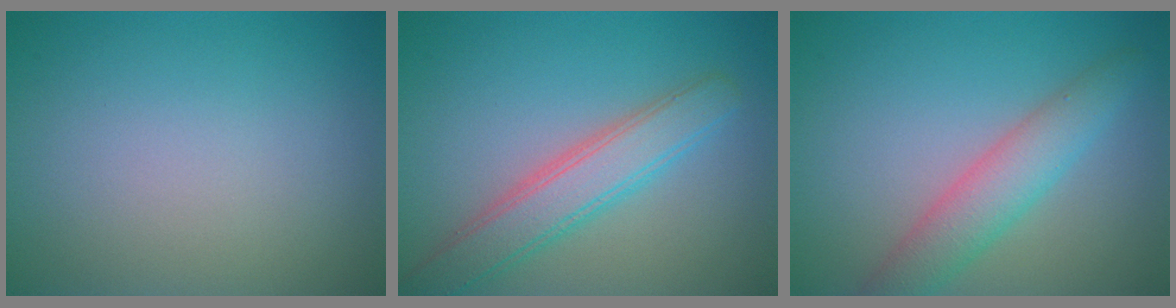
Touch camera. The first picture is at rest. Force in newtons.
{"total": 4.5, "press": 4.5, "slide": 0.2}
{"total": 4.2, "press": 4.2, "slide": 0.1}